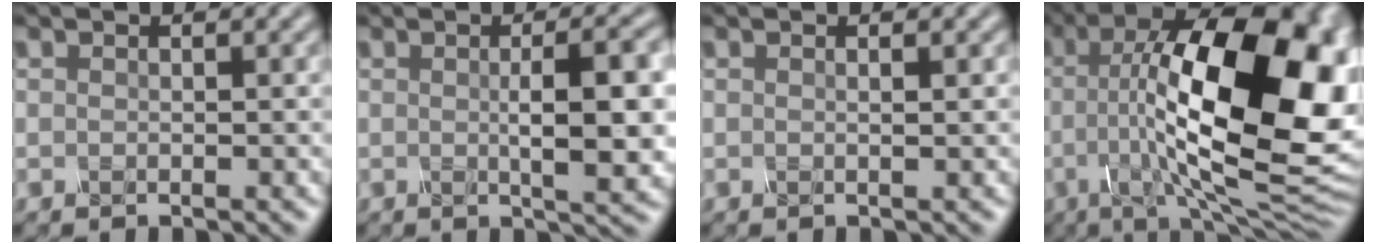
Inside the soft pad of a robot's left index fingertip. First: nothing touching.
{"total": 6.3, "force": [0.1, 1.4, 6.1], "torque": [-0.081, 0.003, 0.002]}
{"total": 0.9, "force": [0.2, 0.3, 0.9], "torque": [-0.007, 0.003, -0.002]}
{"total": 19.4, "force": [1.4, 7.6, 17.8], "torque": [-0.253, 0.012, 0.035]}